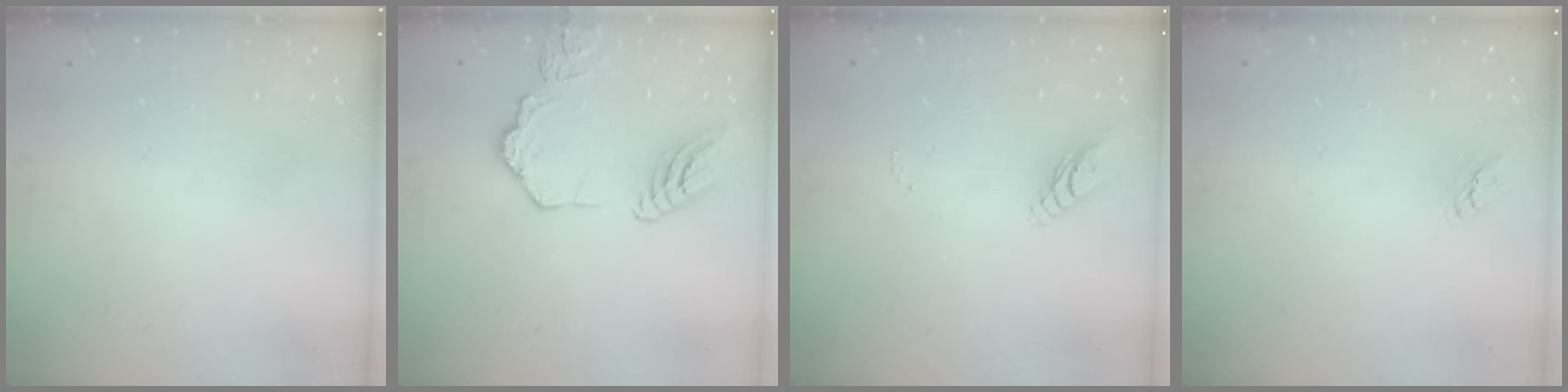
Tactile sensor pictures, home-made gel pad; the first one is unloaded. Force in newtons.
{"total": 13.9, "press": 13.8, "slide": 1.2}
{"total": 4.6, "press": 4.5, "slide": 0.5}
{"total": 2.9, "press": 2.9, "slide": 0.2}